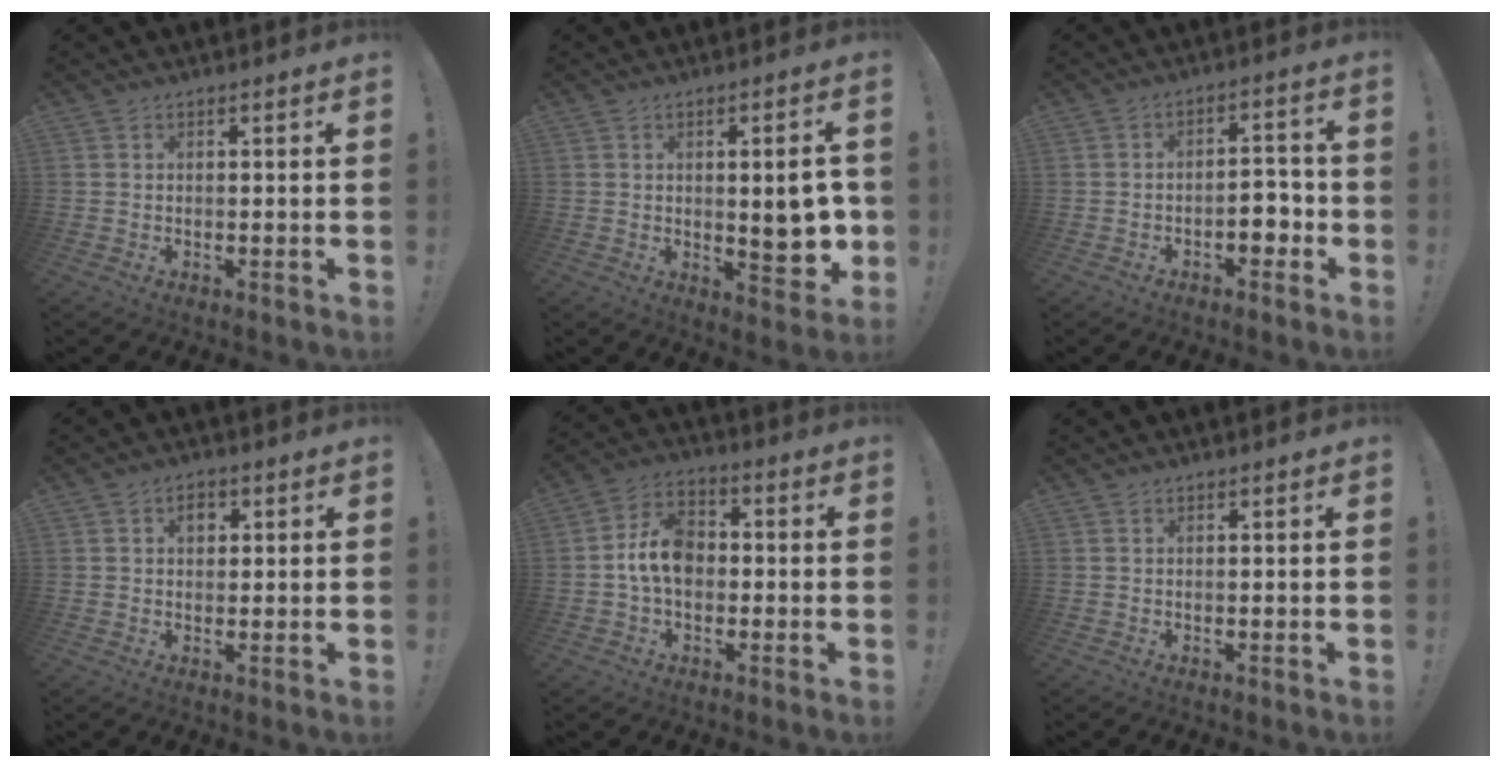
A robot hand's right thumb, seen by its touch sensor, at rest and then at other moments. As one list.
[{"total": 10.7, "force": [0.1, 3.7, 10.1], "torque": [-0.119, -0.008, 0.004]}, {"total": 6.5, "force": [-2.8, 3.5, 4.7], "torque": [-0.063, 0.014, -0.048]}, {"total": 3.1, "force": [1.0, 2.4, 1.7], "torque": [-0.016, -0.001, 0.013]}, {"total": 11.0, "force": [-0.6, 7.7, 7.8], "torque": [-0.132, 0.010, -0.009]}, {"total": 0.0}]